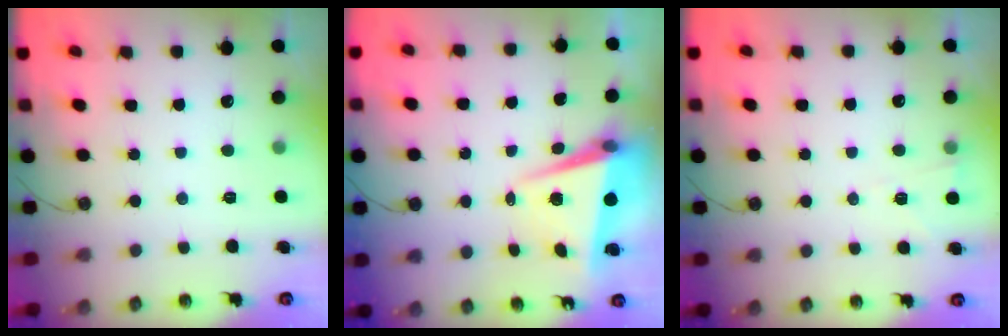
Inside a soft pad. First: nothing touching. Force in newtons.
{"total": 6.8, "press": 6.8, "slide": 1.1}
{"total": 3.6, "press": 3.1, "slide": 1.8}